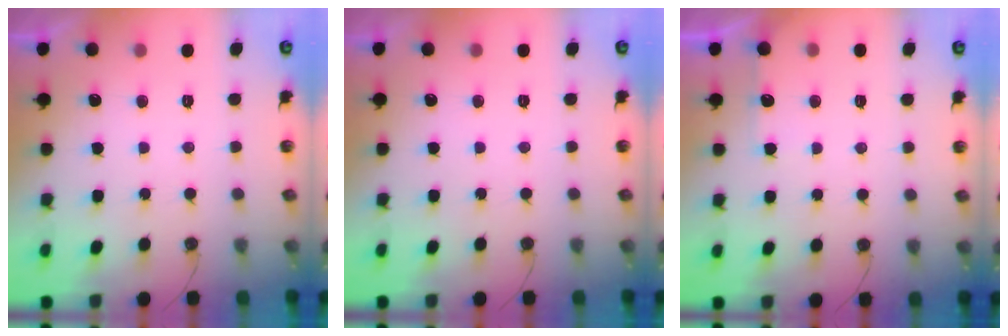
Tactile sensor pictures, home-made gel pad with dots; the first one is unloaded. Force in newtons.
{"total": 0.0}
{"total": 4.3, "press": 4.3, "slide": 0.6}